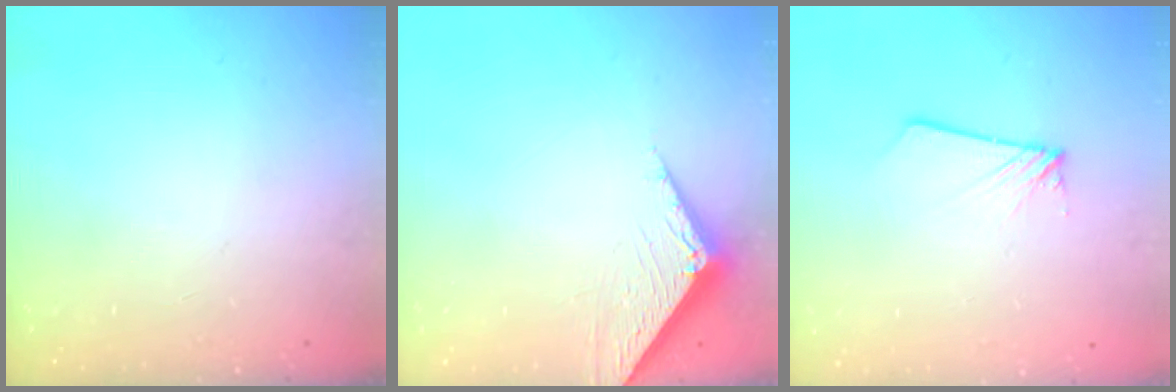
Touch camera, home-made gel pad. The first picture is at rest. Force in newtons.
{"total": 4.7, "press": 4.7, "slide": 0.3}
{"total": 1.8, "press": 1.8, "slide": 0.1}